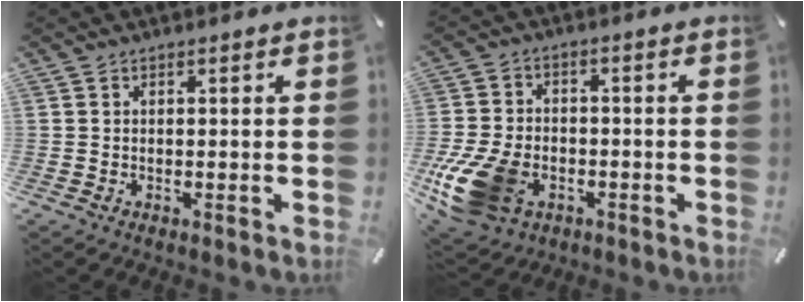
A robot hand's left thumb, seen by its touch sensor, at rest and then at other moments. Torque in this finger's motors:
{"motor_torque": [-0.12, 1.69, 1.00, 0.03, 0.44]}